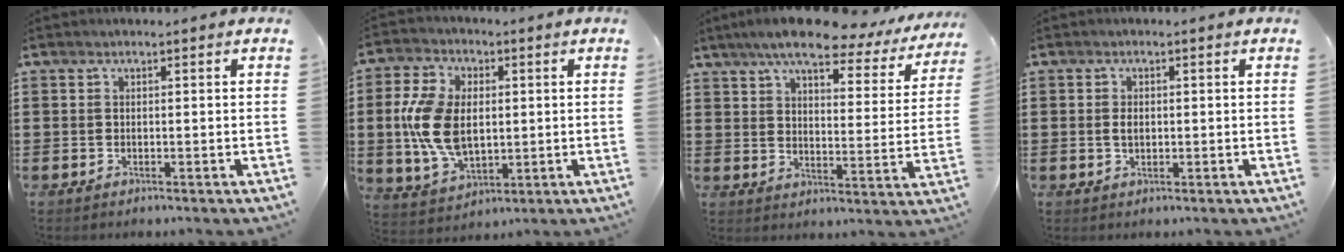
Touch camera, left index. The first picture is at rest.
{"total": 11.0, "force": [0.5, 7.1, 8.4], "torque": [-0.204, 0.007, 0.005]}
{"total": 9.2, "force": [7.6, 1.3, 4.9], "torque": [-0.101, -0.037, 0.126]}
{"total": 1.7, "force": [0.0, 1.0, 1.4], "torque": [-0.030, 0.004, 0.000]}